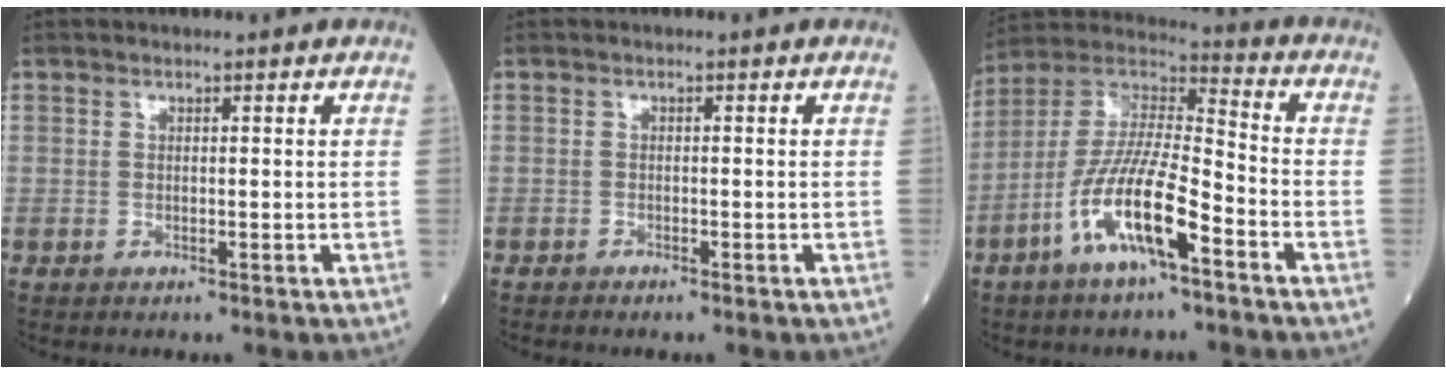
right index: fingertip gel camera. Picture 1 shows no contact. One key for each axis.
{"total": 1.2, "fx": -1.0, "fy": 0.3, "fz": 0.6, "tx": -0.010, "ty": -0.001, "tz": -0.013}
{"total": 13.6, "fx": -6.5, "fy": 2.4, "fz": 11.7, "tx": -0.233, "ty": -0.001, "tz": -0.126}